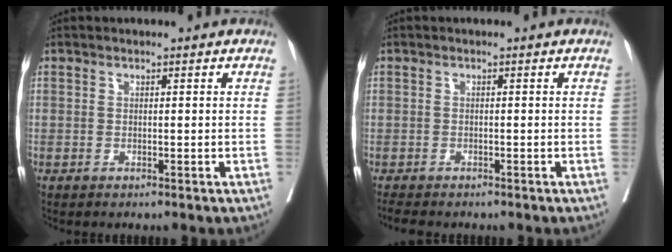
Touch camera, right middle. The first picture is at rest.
{"total": 2.7, "force": [-2.4, 1.0, 0.9], "torque": [-0.018, -0.009, -0.036]}